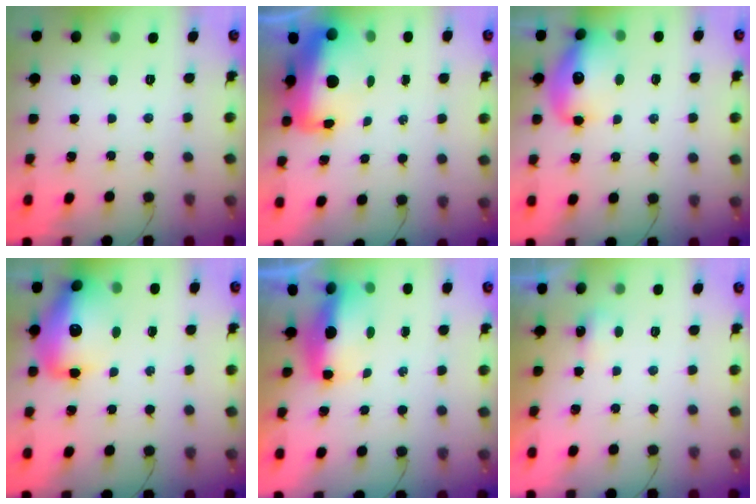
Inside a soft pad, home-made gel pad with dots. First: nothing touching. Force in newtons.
{"total": 12.5, "press": 12.2, "slide": 2.9}
{"total": 13.7, "press": 13.2, "slide": 3.8}
{"total": 16.3, "press": 15.6, "slide": 4.5}
{"total": 8.7, "press": 7.0, "slide": 5.1}
{"total": 2.3, "press": 2.2, "slide": 0.6}